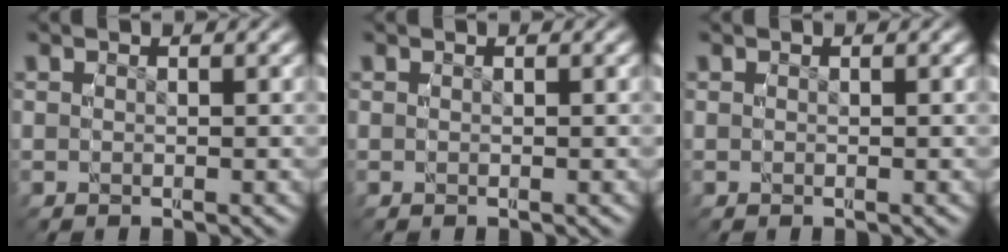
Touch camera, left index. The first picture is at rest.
{"total": 0.0}
{"total": 0.0}